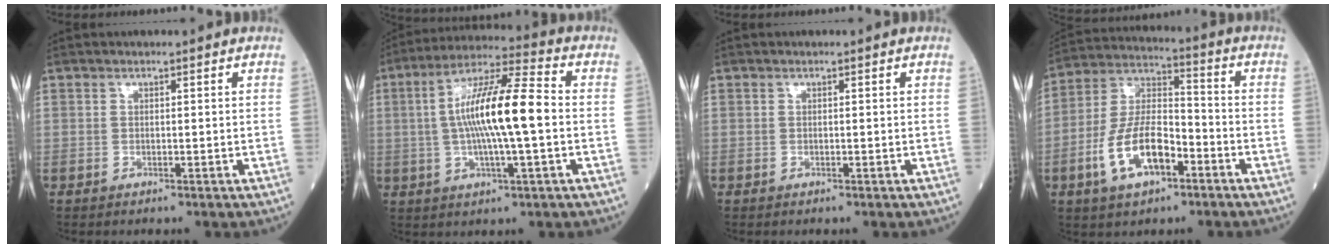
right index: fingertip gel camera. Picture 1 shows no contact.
{"total": 13.8, "force": [-0.2, 1.5, 13.7], "torque": [-0.249, 0.014, -0.009]}
{"total": 0.0}
{"total": 12.4, "force": [-5.1, 5.3, 9.9], "torque": [-0.207, 0.010, -0.094]}